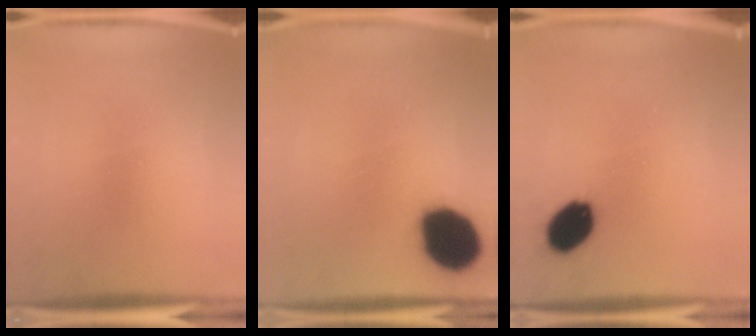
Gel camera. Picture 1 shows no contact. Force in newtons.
{"total": 18.9}
{"total": 9.9}